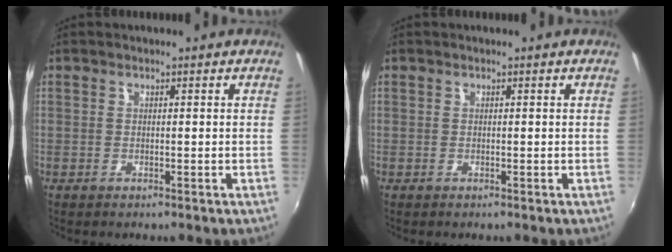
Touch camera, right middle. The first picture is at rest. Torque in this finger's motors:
{"motor_torque": [0.00, 0.00, -0.02, -0.01]}